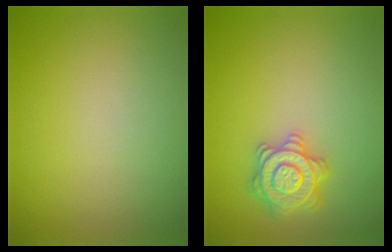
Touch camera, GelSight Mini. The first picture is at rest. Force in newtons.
{"total": 3.6, "press": 3.5, "slide": 1.0}